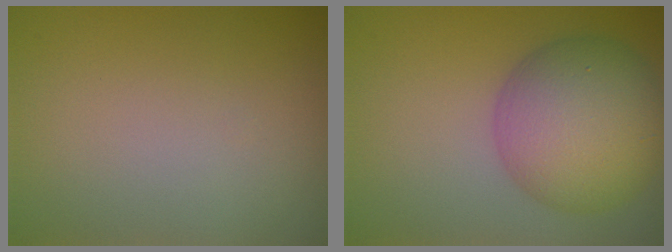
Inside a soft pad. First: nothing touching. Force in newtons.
{"total": 8.3, "press": 8.3, "slide": 0.3}